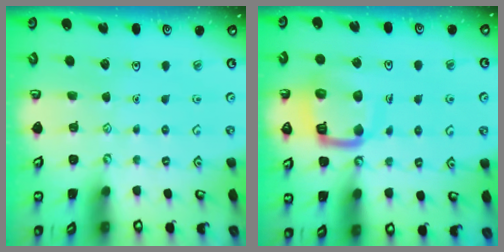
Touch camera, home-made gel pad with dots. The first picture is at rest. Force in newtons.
{"total": 12.1, "press": 12.0, "slide": 1.3}